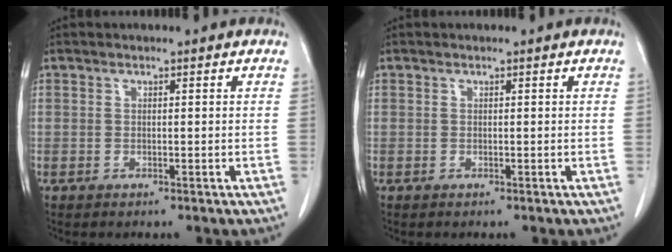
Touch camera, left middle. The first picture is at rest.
{"total": 0.0}